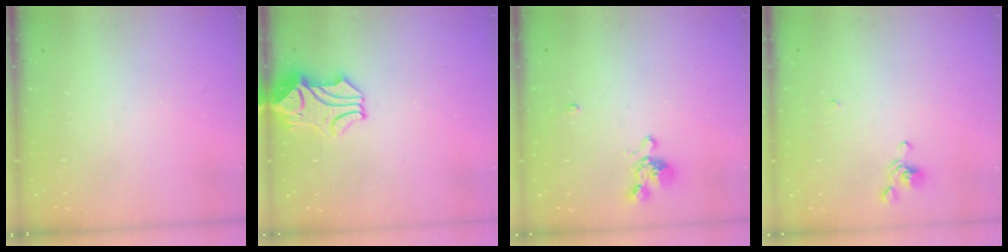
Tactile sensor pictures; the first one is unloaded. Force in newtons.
{"total": 1.6, "press": 1.3, "slide": 0.9}
{"total": 1.2, "press": 0.8, "slide": 1.0}
{"total": 3.2, "press": 3.1, "slide": 0.7}